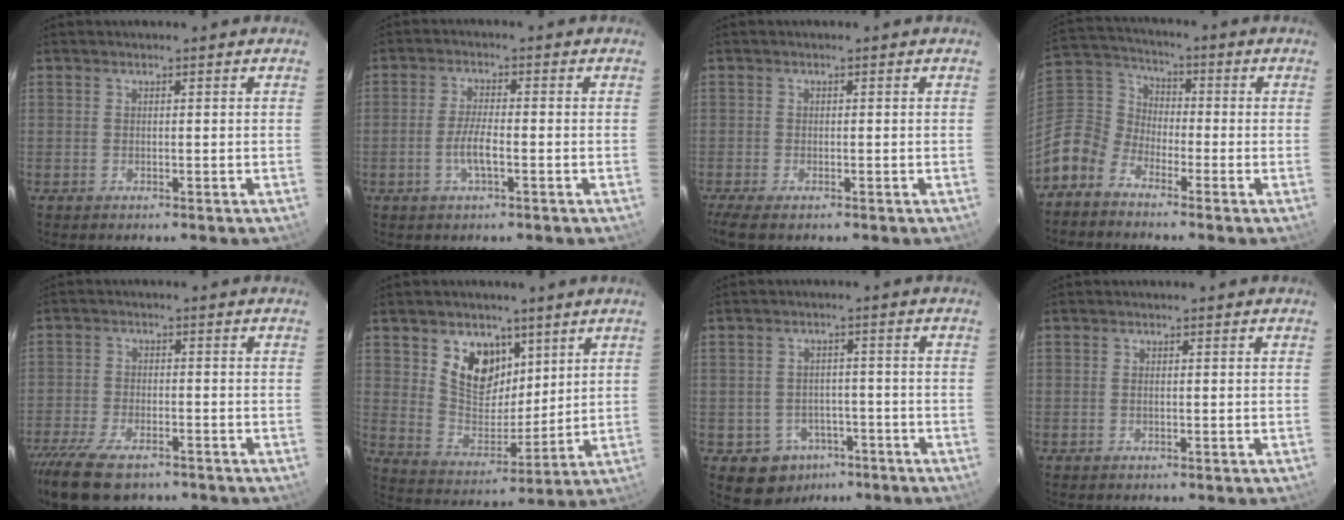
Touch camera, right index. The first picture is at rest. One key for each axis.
{"total": 4.4, "fx": -1.6, "fy": 0.9, "fz": 4.0, "tx": -0.082, "ty": -0.003, "tz": -0.031}
{"total": 4.2, "fx": -3.0, "fy": 1.1, "fz": 2.7, "tx": -0.064, "ty": -0.017, "tz": -0.055}
{"total": 10.5, "fx": -6.5, "fy": 7.6, "fz": 3.2, "tx": -0.096, "ty": 0.028, "tz": -0.155}
{"total": 12.4, "fx": -9.4, "fy": 4.8, "fz": 6.6, "tx": -0.160, "ty": -0.033, "tz": -0.169}
{"total": 11.6, "fx": 6.1, "fy": 8.0, "fz": 5.8, "tx": -0.106, "ty": -0.004, "tz": 0.123}
{"total": 7.4, "fx": -4.2, "fy": 6.0, "fz": 1.5, "tx": -0.041, "ty": 0.023, "tz": -0.041}
{"total": 0.6, "fx": 0.0, "fy": 0.2, "fz": 0.5, "tx": -0.012, "ty": 0.000, "tz": -0.001}